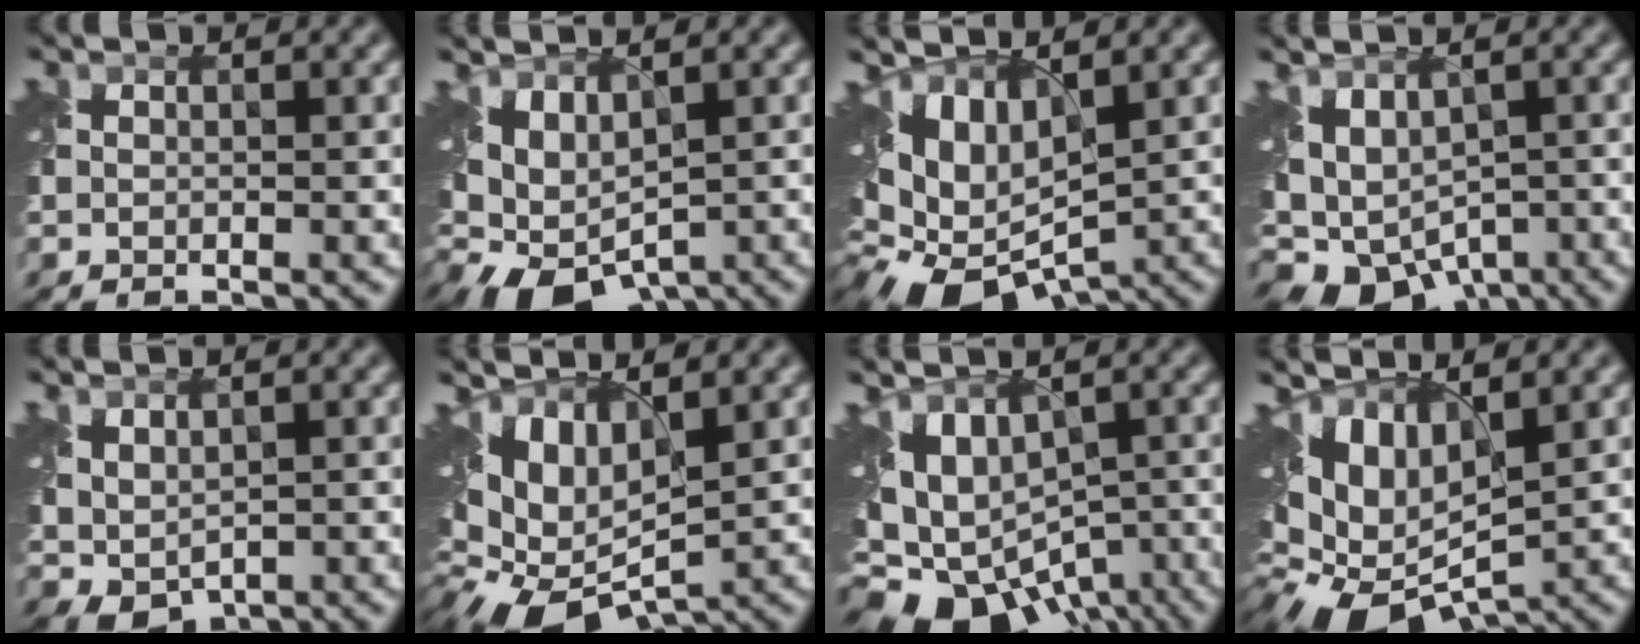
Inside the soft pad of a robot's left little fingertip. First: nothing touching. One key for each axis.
{"total": 7.6, "fx": -0.9, "fy": 4.8, "fz": 5.8, "tx": -0.114, "ty": -0.025, "tz": 0.003}
{"total": 10.3, "fx": -0.9, "fy": 6.6, "fz": 7.9, "tx": -0.147, "ty": -0.023, "tz": -0.005}
{"total": 7.7, "fx": -3.4, "fy": 4.7, "fz": 5.1, "tx": -0.090, "ty": -0.024, "tz": -0.041}
{"total": 3.5, "fx": 0.8, "fy": 2.3, "fz": 2.4, "tx": -0.052, "ty": -0.009, "tz": 0.024}
{"total": 10.2, "fx": -0.1, "fy": 6.4, "fz": 7.9, "tx": -0.154, "ty": -0.025, "tz": 0.009}
{"total": 12.3, "fx": -6.9, "fy": 7.3, "fz": 7.2, "tx": -0.121, "ty": -0.024, "tz": -0.075}
{"total": 11.3, "fx": -0.3, "fy": 7.1, "fz": 8.8, "tx": -0.165, "ty": -0.022, "tz": 0.009}